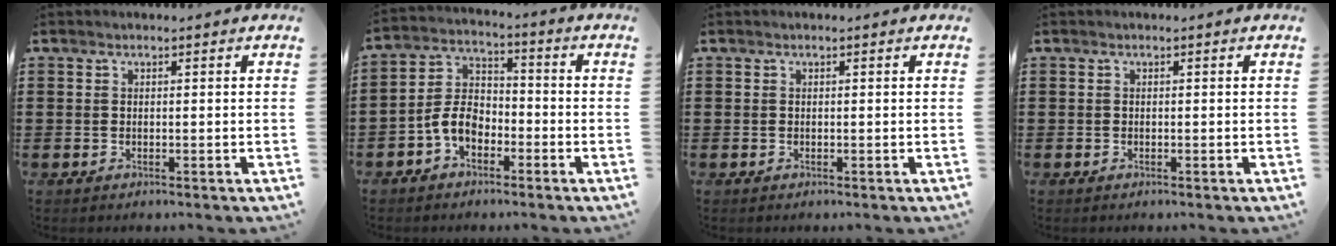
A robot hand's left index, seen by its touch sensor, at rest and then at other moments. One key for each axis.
{"total": 6.1, "fx": -3.4, "fy": 3.7, "fz": 3.5, "tx": -0.092, "ty": 0.008, "tz": -0.073}
{"total": 0.0}
{"total": 0.0}